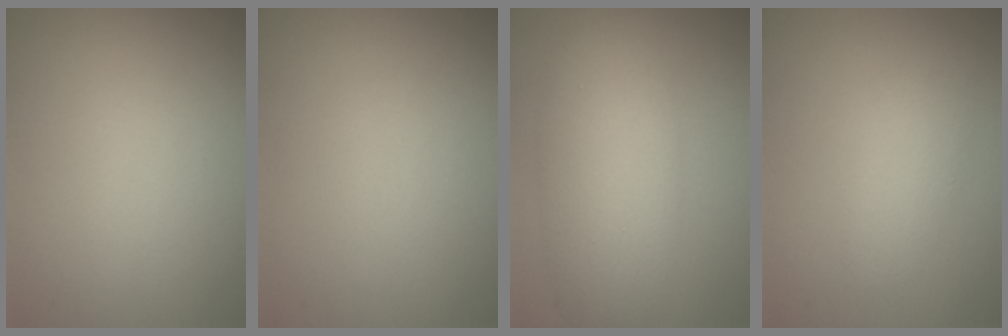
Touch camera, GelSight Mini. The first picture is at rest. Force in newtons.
{"total": 0.0}
{"total": 6.6, "press": 6.6, "slide": 0.2}
{"total": 2.1, "press": 2.1, "slide": 0.1}